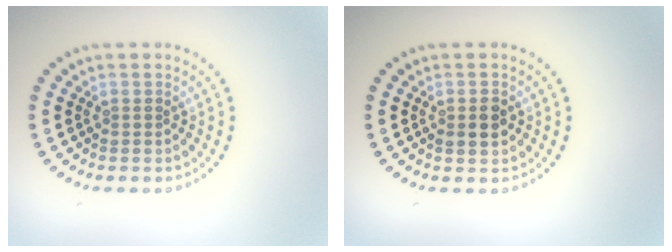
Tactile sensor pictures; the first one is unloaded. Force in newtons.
{"total": 1.8, "press": 1.7, "slide": 0.1}